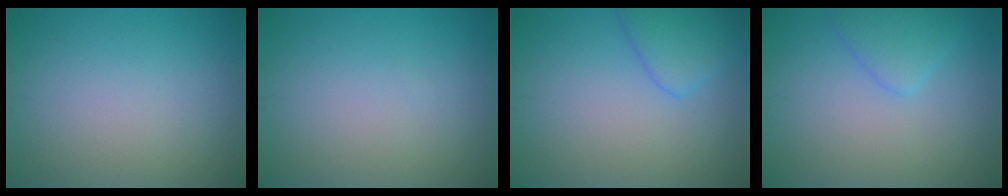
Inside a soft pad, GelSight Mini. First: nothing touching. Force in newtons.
{"total": 0.0}
{"total": 2.9, "press": 2.9, "slide": 0.2}
{"total": 2.3, "press": 2.3, "slide": 0.2}